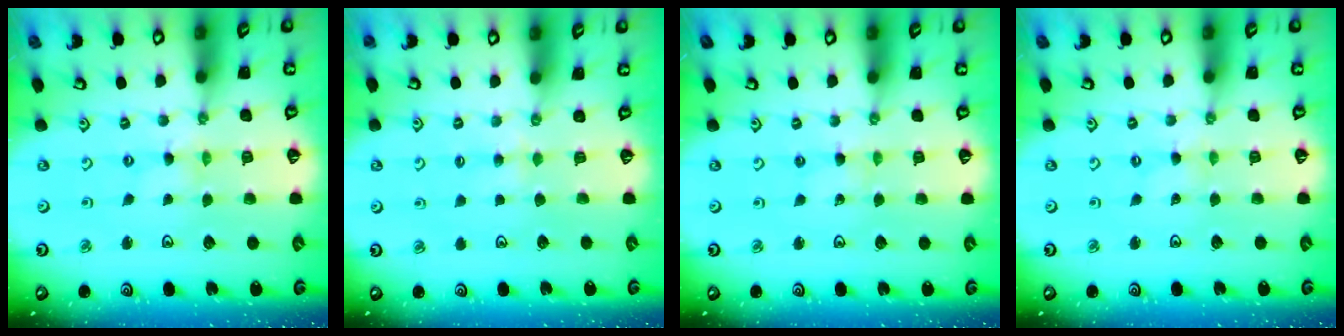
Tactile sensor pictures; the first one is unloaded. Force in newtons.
{"total": 3.5, "press": 3.5, "slide": 0.5}
{"total": 2.1, "press": 2.0, "slide": 0.3}
{"total": 0.0}